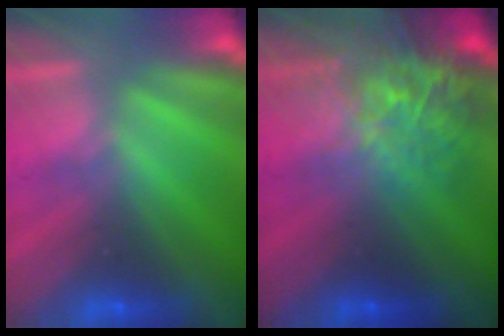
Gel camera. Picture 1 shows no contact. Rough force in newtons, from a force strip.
{"total": 5.9}